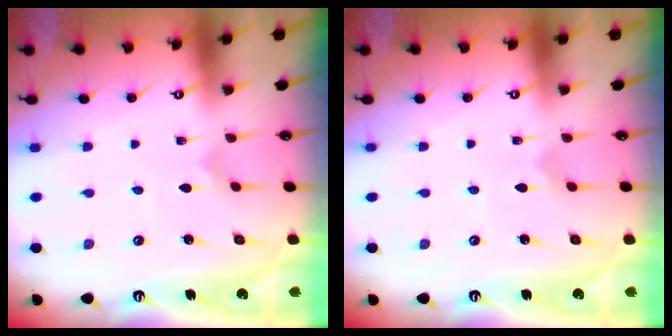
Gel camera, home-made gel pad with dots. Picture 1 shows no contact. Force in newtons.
{"total": 2.1, "press": 2.1, "slide": 0.3}